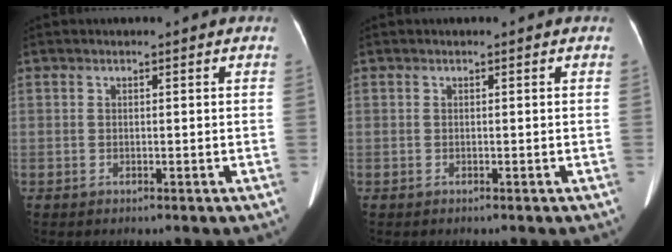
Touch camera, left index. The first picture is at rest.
{"total": 0.0}